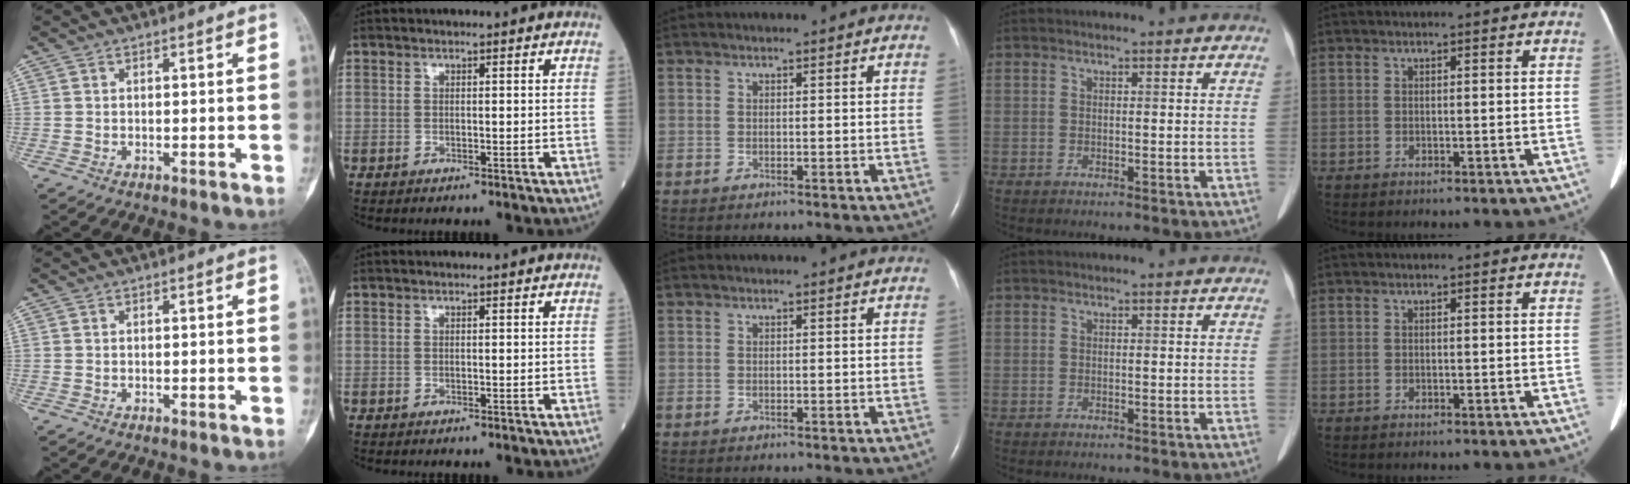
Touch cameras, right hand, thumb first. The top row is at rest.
{}